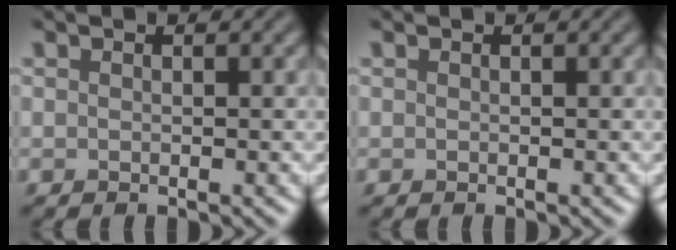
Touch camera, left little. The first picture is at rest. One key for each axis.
{"total": 0.0}